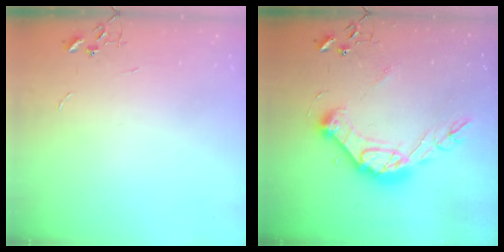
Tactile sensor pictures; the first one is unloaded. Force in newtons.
{"total": 17.8, "press": 17.8, "slide": 1.4}